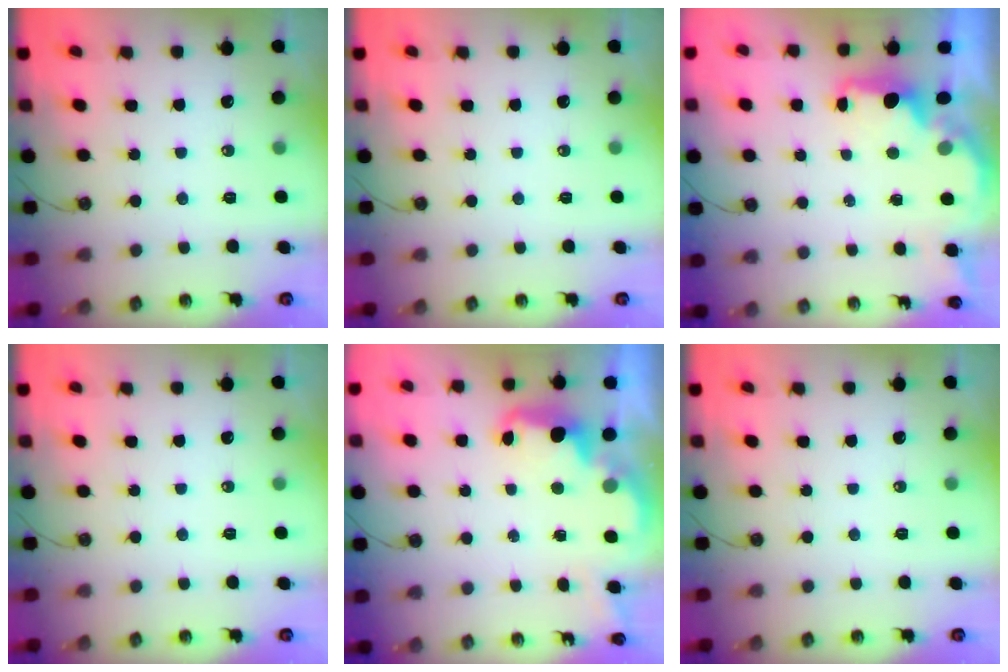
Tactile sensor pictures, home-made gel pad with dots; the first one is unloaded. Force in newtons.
{"total": 0.0}
{"total": 1.6, "press": 1.5, "slide": 0.6}
{"total": 0.0}
{"total": 2.7, "press": 2.6, "slide": 0.7}
{"total": 0.0}